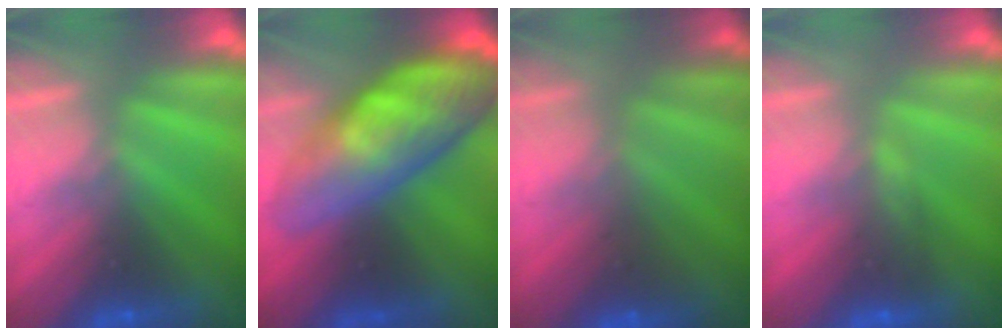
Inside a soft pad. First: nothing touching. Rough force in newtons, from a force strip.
{"total": 9.1}
{"total": 2.4}
{"total": 4.8}